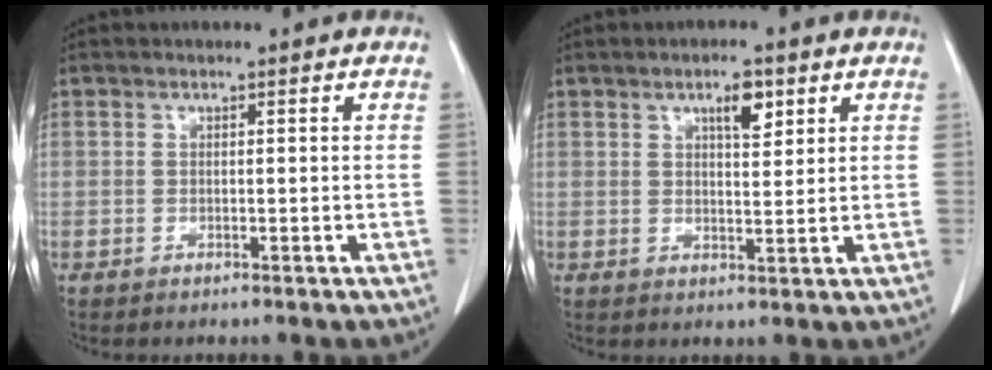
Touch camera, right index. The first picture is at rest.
{"total": 4.4, "force": [2.4, 1.4, 3.4], "torque": [-0.053, -0.001, 0.039]}